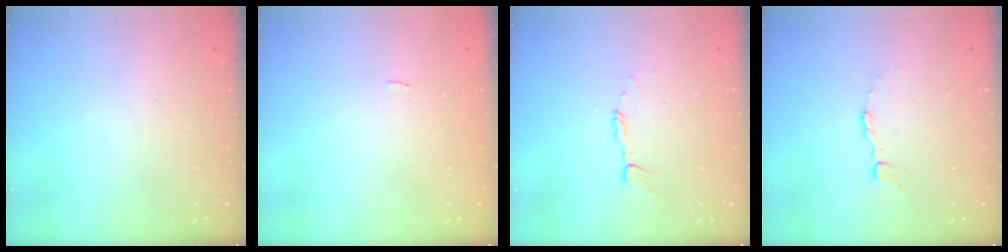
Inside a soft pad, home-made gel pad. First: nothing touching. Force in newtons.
{"total": 0.6, "press": 0.5, "slide": 0.2}
{"total": 3.9, "press": 3.9, "slide": 0.2}
{"total": 3.2, "press": 3.2, "slide": 0.2}